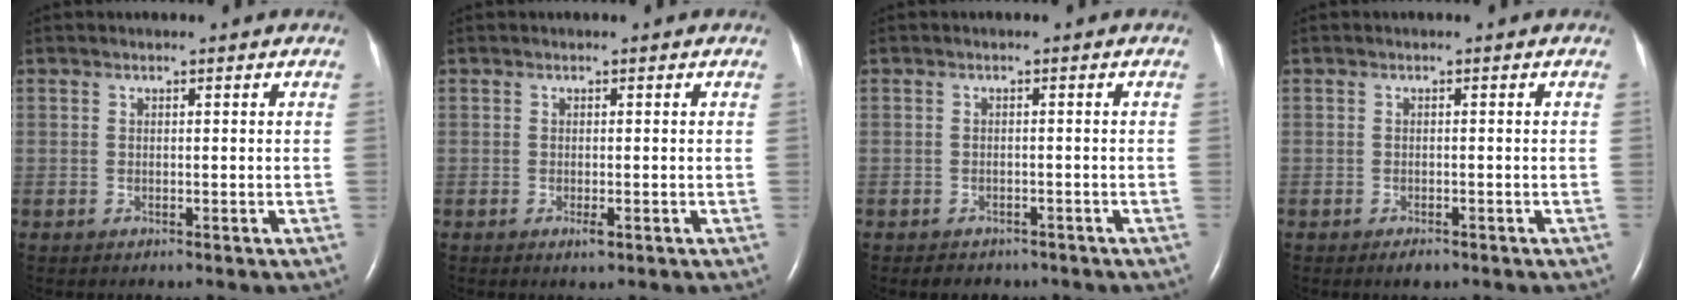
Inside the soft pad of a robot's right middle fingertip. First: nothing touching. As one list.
[{"total": 1.0, "force": [-0.4, 0.2, 0.9], "torque": [-0.017, -0.002, -0.007]}, {"total": 3.4, "force": [-2.8, 1.8, 0.6], "torque": [-0.012, 0.003, -0.032]}, {"total": 1.3, "force": [-1.0, 0.5, 0.8], "torque": [-0.016, -0.001, -0.012]}]